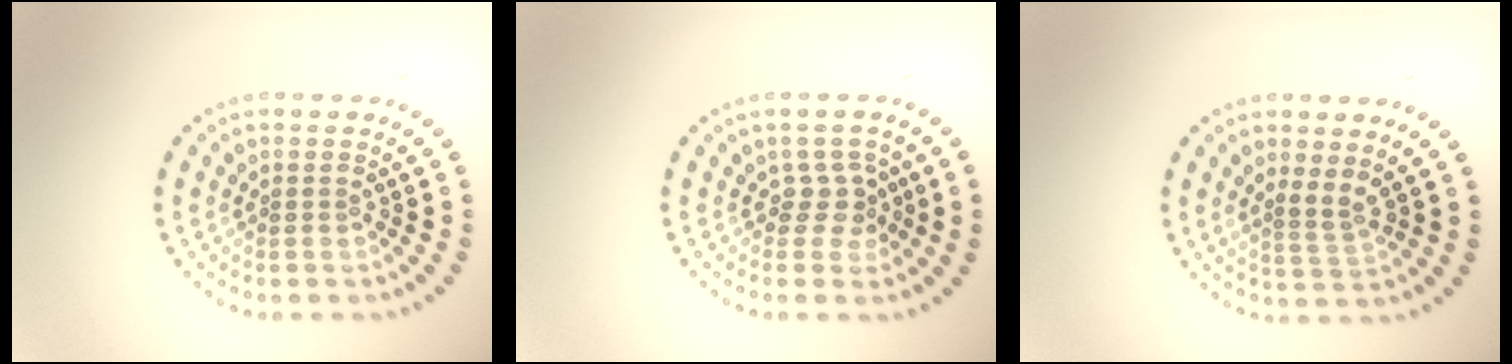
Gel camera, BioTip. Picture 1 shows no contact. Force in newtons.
{"total": 1.8, "press": 1.4, "slide": 1.2}
{"total": 1.7, "press": 1.1, "slide": 1.3}